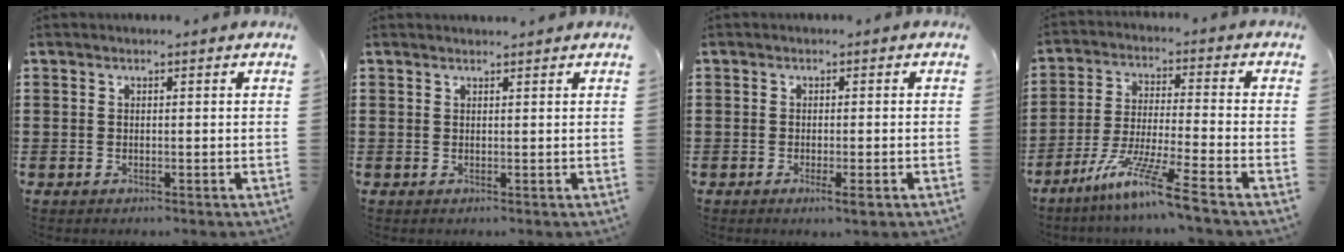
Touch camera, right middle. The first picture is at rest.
{"total": 0.8, "force": [0.8, 0.0, 0.1], "torque": [0.004, -0.007, 0.014]}
{"total": 1.5, "force": [-0.5, 0.1, 1.4], "torque": [-0.024, -0.004, -0.008]}
{"total": 9.5, "force": [-7.2, -0.3, 6.2], "torque": [-0.131, -0.014, -0.143]}